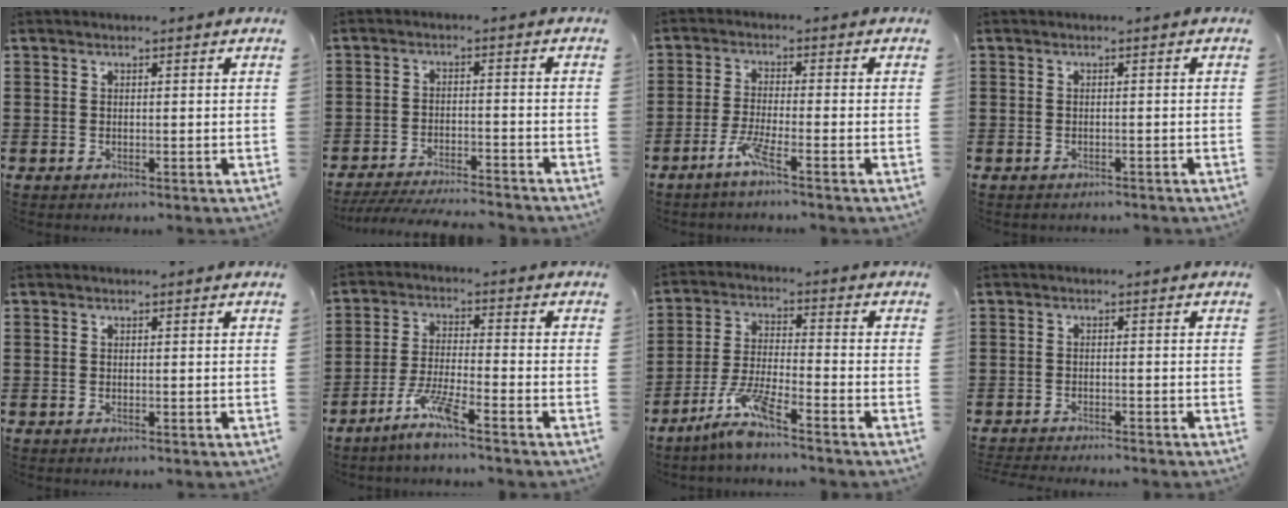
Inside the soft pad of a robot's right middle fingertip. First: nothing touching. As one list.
[{"total": 4.5, "force": [-4.4, 0.0, 1.0], "torque": [-0.025, -0.006, -0.090]}, {"total": 4.6, "force": [-2.9, -0.1, 3.6], "torque": [-0.081, -0.011, -0.056]}, {"total": 0.6, "force": [-0.6, 0.1, 0.0], "torque": [-0.003, -0.001, -0.012]}, {"total": 0.0}, {"total": 6.3, "force": [-4.6, 0.2, 4.2], "torque": [-0.097, -0.012, -0.089]}, {"total": 7.1, "force": [-5.4, 0.4, 4.5], "torque": [-0.100, -0.013, -0.103]}, {"total": 1.9, "force": [-1.9, -0.1, 0.0], "torque": [-0.005, -0.002, -0.040]}]